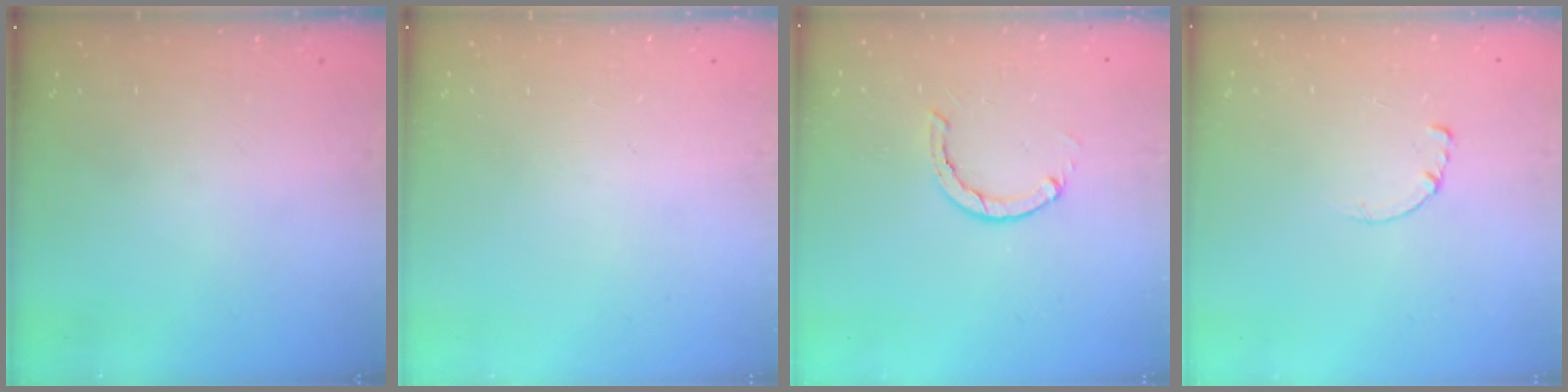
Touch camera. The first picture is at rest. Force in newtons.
{"total": 0.0}
{"total": 2.8, "press": 2.7, "slide": 0.4}
{"total": 0.7, "press": 0.6, "slide": 0.1}